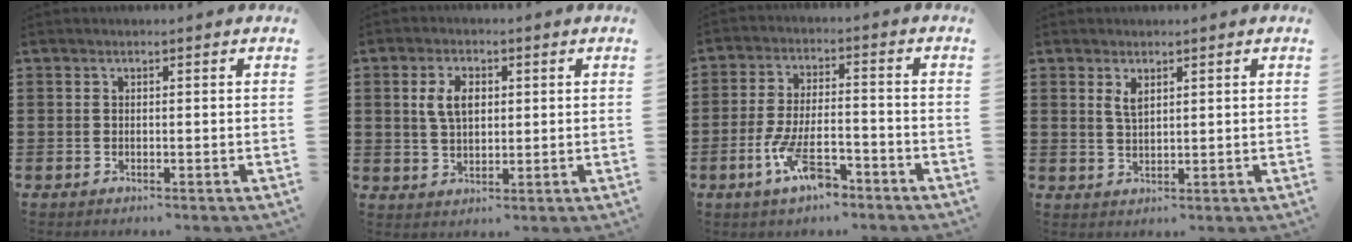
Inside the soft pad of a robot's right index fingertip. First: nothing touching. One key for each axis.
{"total": 4.9, "fx": 1.1, "fy": 2.9, "fz": 3.8, "tx": -0.089, "ty": 0.010, "tz": 0.015}
{"total": 9.0, "fx": -4.5, "fy": 3.2, "fz": 7.1, "tx": -0.146, "ty": 0.001, "tz": -0.081}
{"total": 2.3, "fx": 1.3, "fy": 0.9, "fz": 1.7, "tx": -0.036, "ty": 0.004, "tz": 0.023}